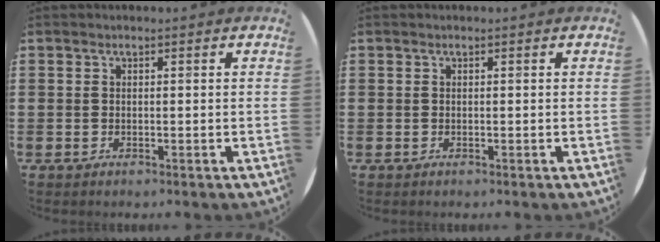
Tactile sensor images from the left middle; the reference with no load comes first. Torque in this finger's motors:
{"motor_torque": [-0.01, -0.01, 0.00, 0.00]}